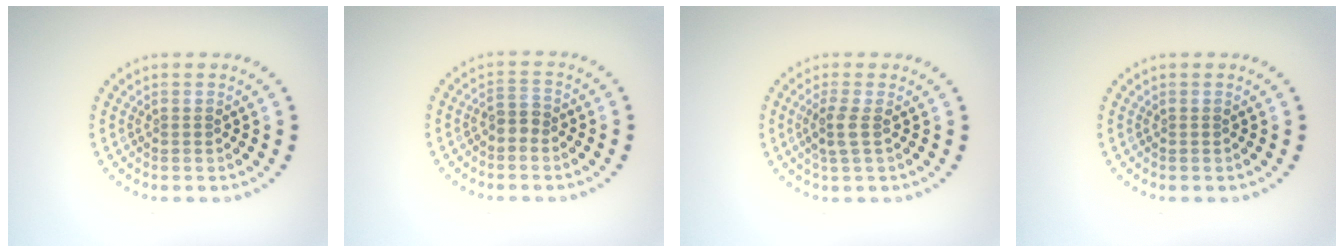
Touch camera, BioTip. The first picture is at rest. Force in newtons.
{"total": 1.6, "press": 1.3, "slide": 1.0}
{"total": 1.8, "press": 1.5, "slide": 1.0}
{"total": 0.0}